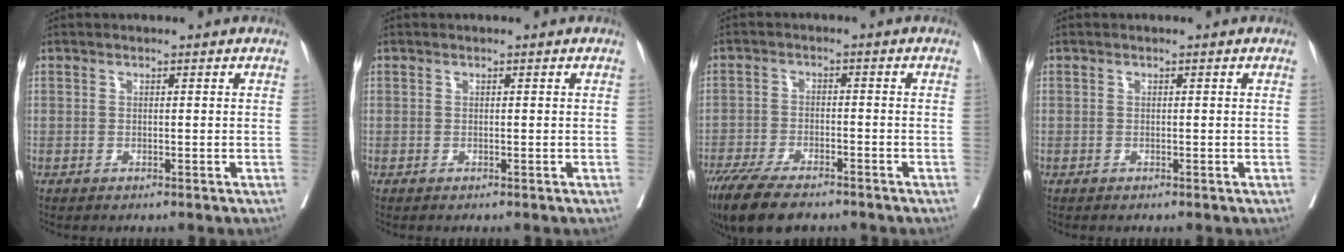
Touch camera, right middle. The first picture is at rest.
{"total": 0.0}
{"total": 11.1, "force": [-8.7, 3.1, 6.2], "torque": [-0.104, -0.021, -0.144]}
{"total": 0.0}